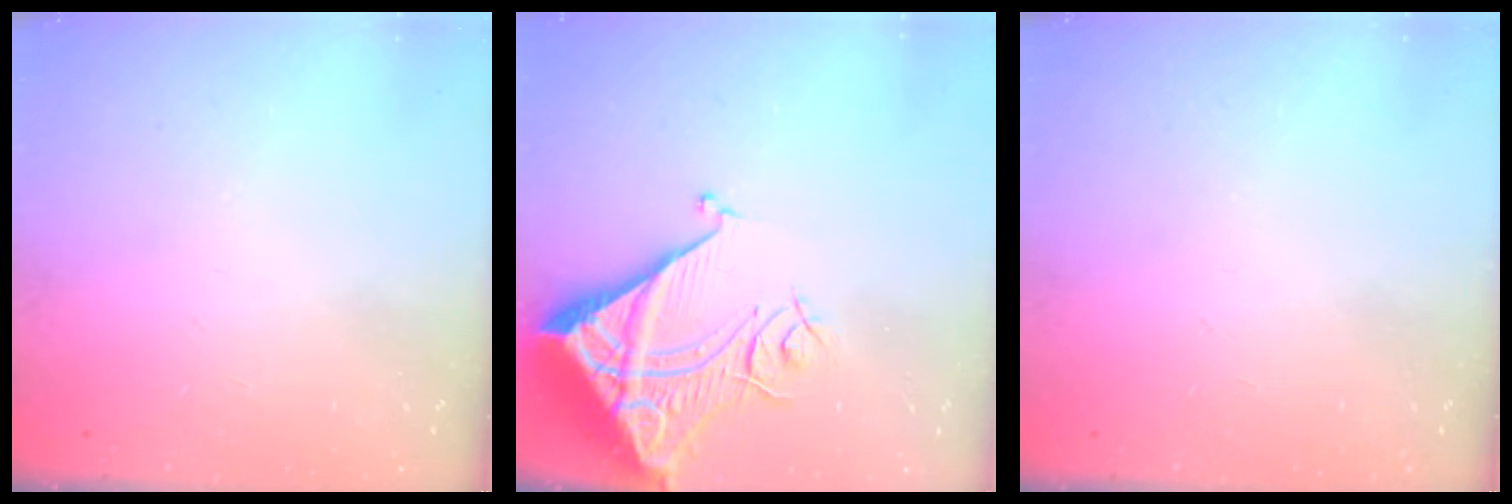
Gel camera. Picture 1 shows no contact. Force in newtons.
{"total": 10.3, "press": 10.3, "slide": 1.3}
{"total": 0.0}